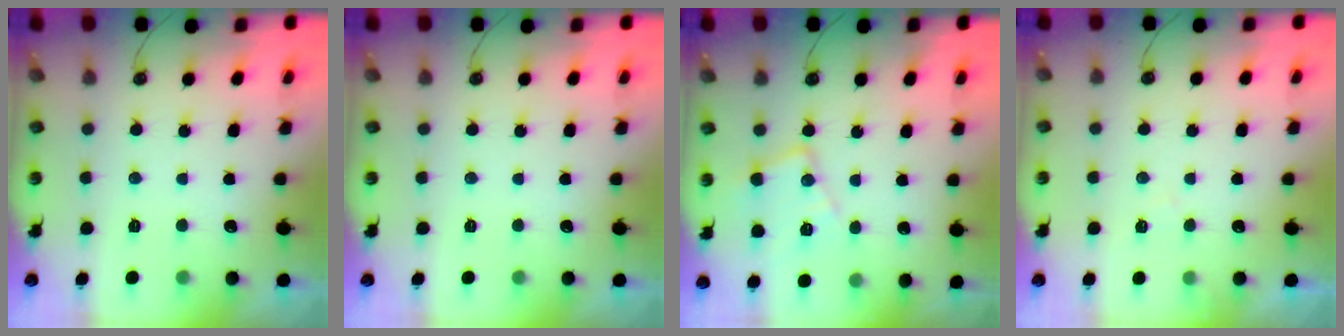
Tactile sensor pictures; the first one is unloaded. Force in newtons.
{"total": 0.0}
{"total": 12.8, "press": 12.8, "slide": 1.0}
{"total": 3.7, "press": 3.7, "slide": 0.6}